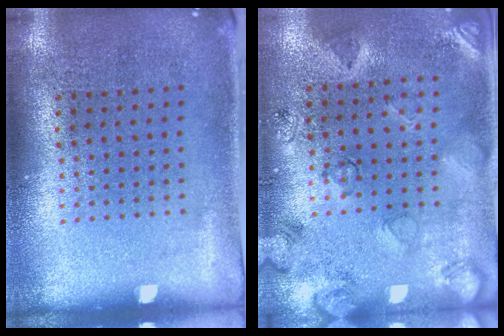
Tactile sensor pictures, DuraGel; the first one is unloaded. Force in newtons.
{"total": 2.5, "press": 1.8, "slide": 1.8}